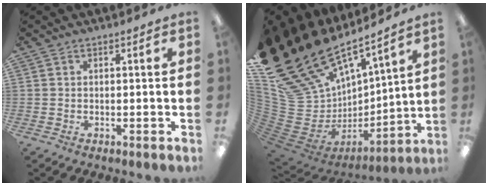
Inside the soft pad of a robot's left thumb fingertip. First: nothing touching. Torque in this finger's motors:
{"motor_torque": [3.87, 1.14, 2.77, 0.00, 0.64]}